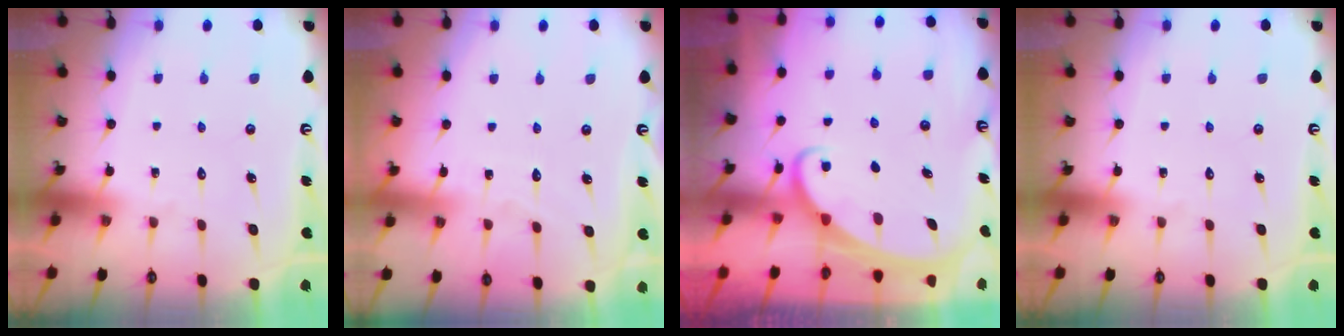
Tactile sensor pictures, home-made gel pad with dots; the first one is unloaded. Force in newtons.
{"total": 3.1, "press": 3.1, "slide": 0.2}
{"total": 2.4, "press": 2.3, "slide": 0.3}
{"total": 0.0}